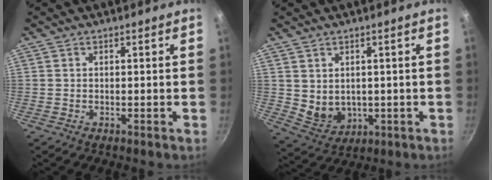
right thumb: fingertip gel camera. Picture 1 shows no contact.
{"total": 5.8, "force": [0.8, 4.5, 3.5], "torque": [-0.046, -0.016, 0.035]}